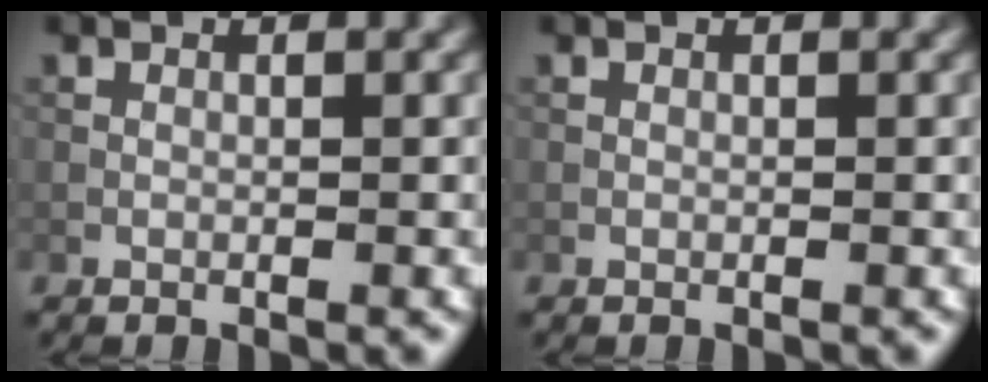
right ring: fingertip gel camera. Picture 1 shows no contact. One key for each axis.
{"total": 0.0}